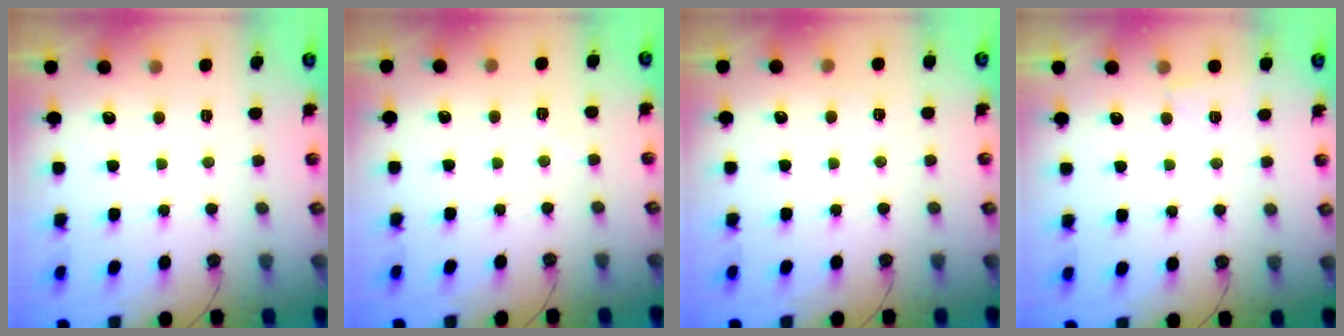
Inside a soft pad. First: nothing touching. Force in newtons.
{"total": 2.9, "press": 2.7, "slide": 1.1}
{"total": 2.1, "press": 2.1, "slide": 0.4}
{"total": 2.1, "press": 2.1, "slide": 0.4}